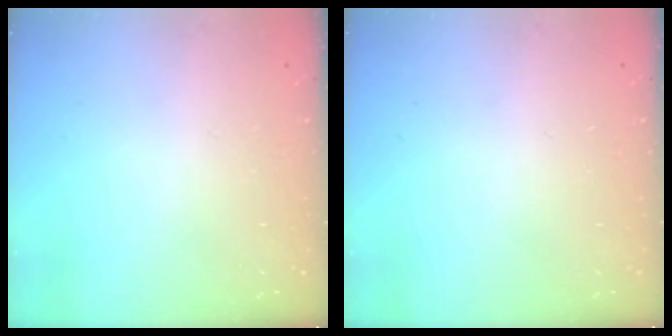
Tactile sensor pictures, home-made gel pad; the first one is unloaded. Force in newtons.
{"total": 0.0}